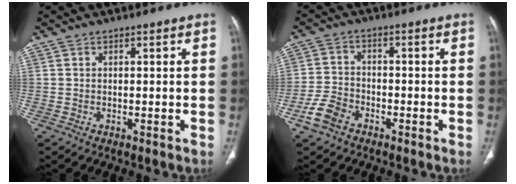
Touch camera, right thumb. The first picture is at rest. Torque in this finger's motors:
{"motor_torque": [2.80, 1.65, 0.40, -0.79, 0.04]}